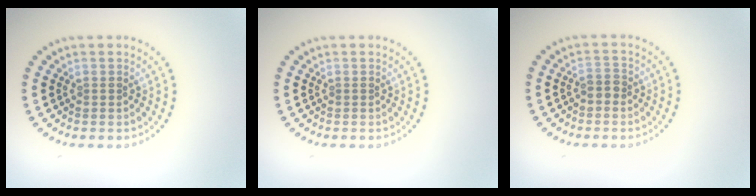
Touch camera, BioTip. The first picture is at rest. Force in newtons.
{"total": 0.0}
{"total": 1.2, "press": 1.1, "slide": 0.5}